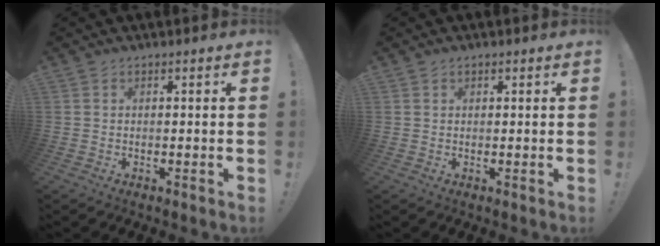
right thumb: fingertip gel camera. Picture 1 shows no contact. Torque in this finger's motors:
{"motor_torque": [-0.08, -0.18, -0.03, -0.08, 0.09]}